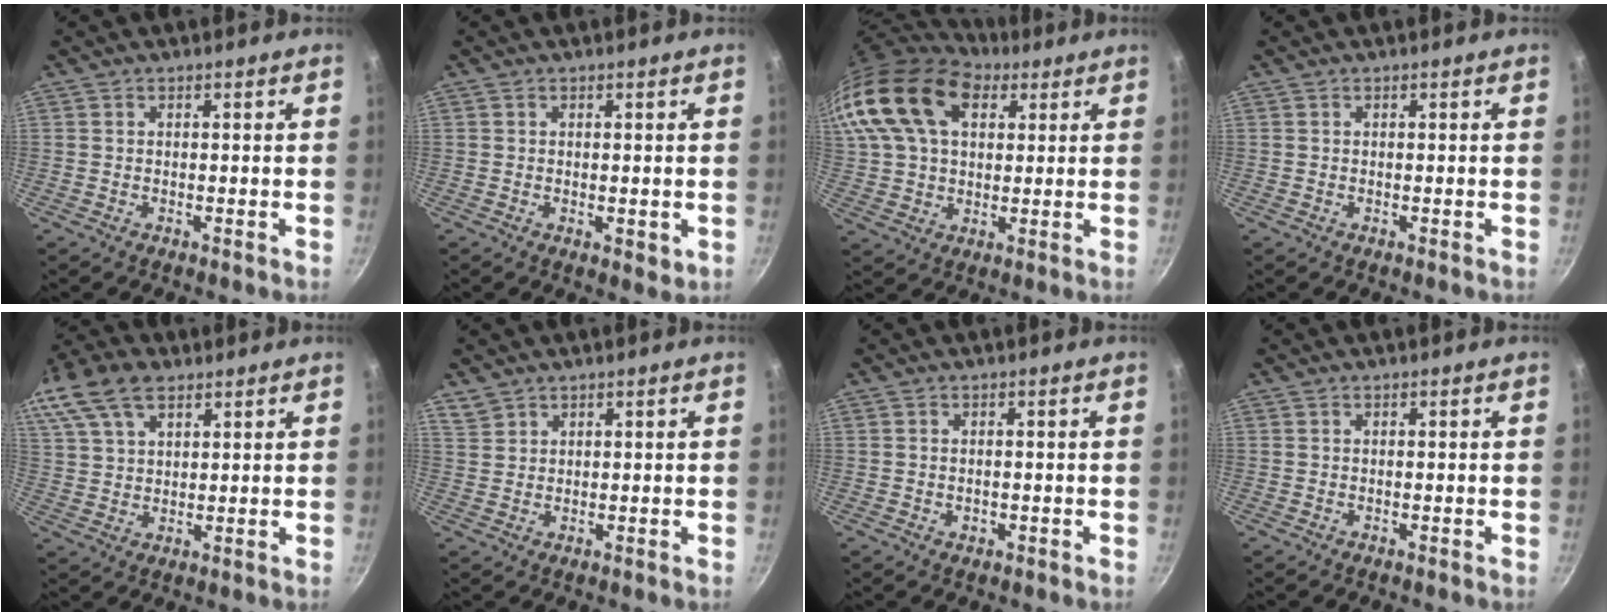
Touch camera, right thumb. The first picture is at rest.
{"total": 2.6, "force": [-0.2, 1.2, 2.3], "torque": [-0.030, -0.008, -0.001]}
{"total": 23.3, "force": [10.2, 14.8, 14.8], "torque": [-0.305, 0.024, 0.183]}
{"total": 0.0}
{"total": 18.3, "force": [10.3, 10.8, 10.6], "torque": [-0.239, 0.039, 0.197]}
{"total": 2.7, "force": [2.1, 1.6, 0.4], "torque": [0.002, 0.003, 0.045]}
{"total": 1.2, "force": [-0.3, 0.9, 0.8], "torque": [-0.011, 0.001, -0.005]}
{"total": 0.0}